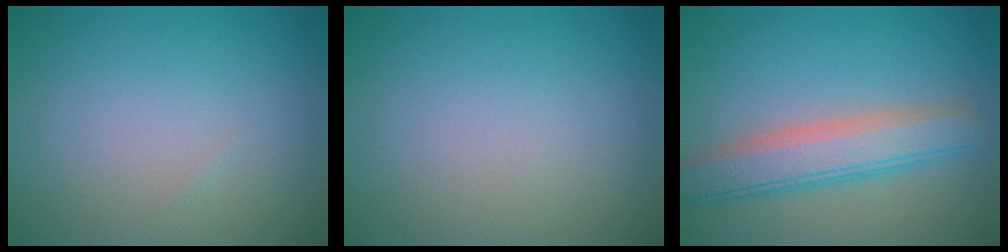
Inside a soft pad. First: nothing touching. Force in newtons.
{"total": 0.0}
{"total": 5.1, "press": 5.1, "slide": 0.2}